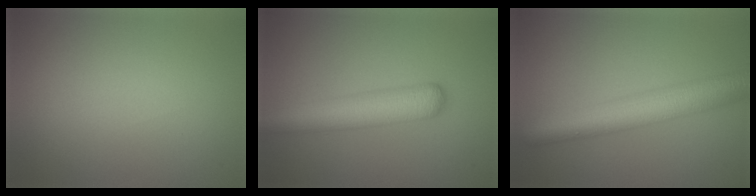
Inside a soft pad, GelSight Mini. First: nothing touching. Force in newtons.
{"total": 5.7, "press": 5.7, "slide": 0.2}
{"total": 6.7, "press": 6.7, "slide": 0.1}